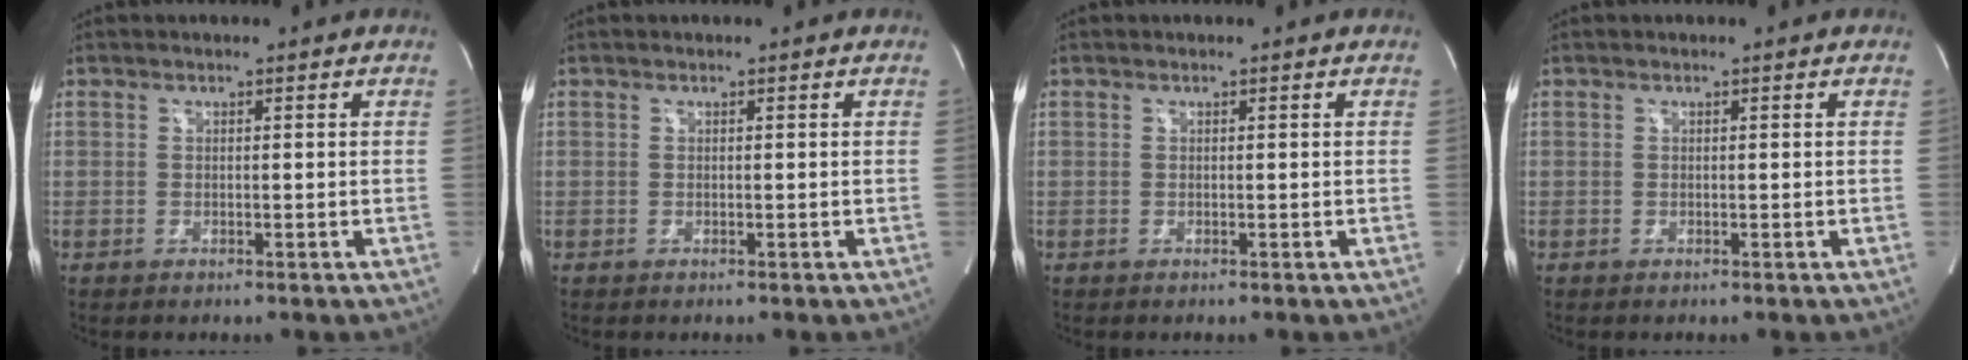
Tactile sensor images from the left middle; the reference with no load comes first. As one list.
[{"total": 0.0}, {"total": 0.0}, {"total": 0.0}]